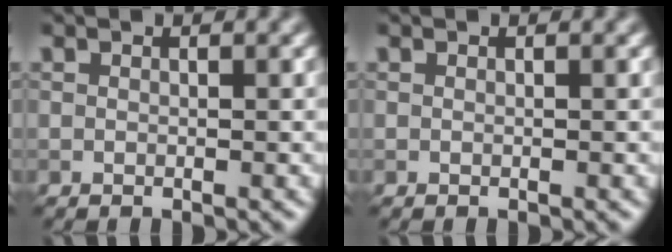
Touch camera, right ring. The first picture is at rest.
{"total": 0.0}